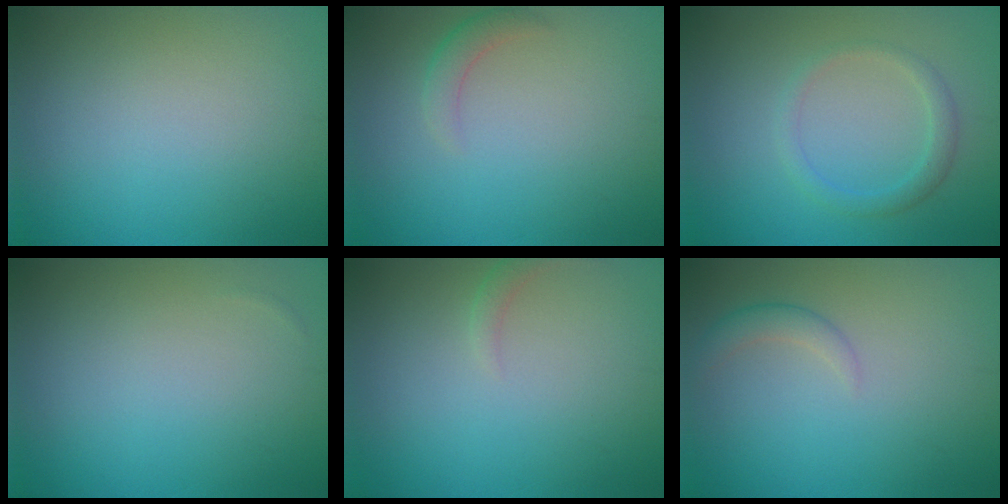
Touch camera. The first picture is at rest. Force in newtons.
{"total": 1.5, "press": 1.5, "slide": 0.1}
{"total": 1.9, "press": 1.9, "slide": 0.1}
{"total": 0.0}
{"total": 1.0, "press": 1.0, "slide": 0.1}
{"total": 1.6, "press": 1.6, "slide": 0.0}